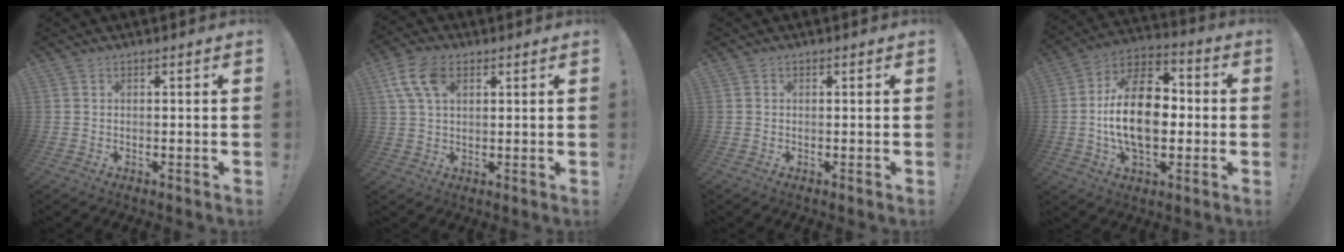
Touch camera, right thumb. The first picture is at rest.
{"total": 9.8, "force": [3.8, 5.9, 6.8], "torque": [-0.136, 0.002, 0.074]}
{"total": 0.0}
{"total": 20.2, "force": [-1.4, 11.8, 16.3], "torque": [-0.294, 0.013, -0.024]}